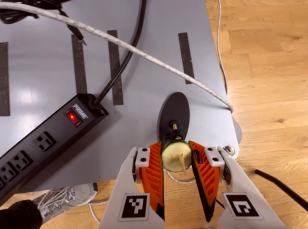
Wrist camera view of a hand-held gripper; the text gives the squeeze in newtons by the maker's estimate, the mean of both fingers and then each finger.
{"total": 9.5, "left": 9.8, "right": 9.2}